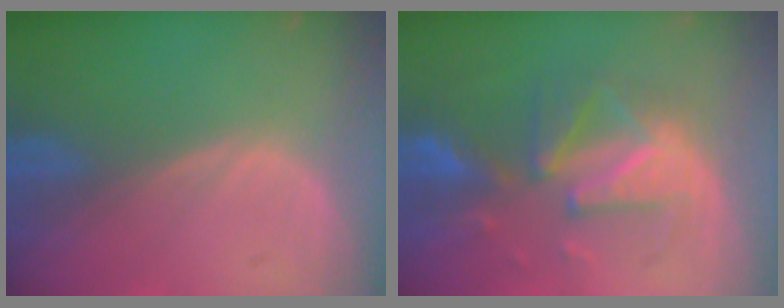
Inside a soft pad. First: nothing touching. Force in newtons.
{"total": 10.0, "press": 8.8, "slide": 4.7}